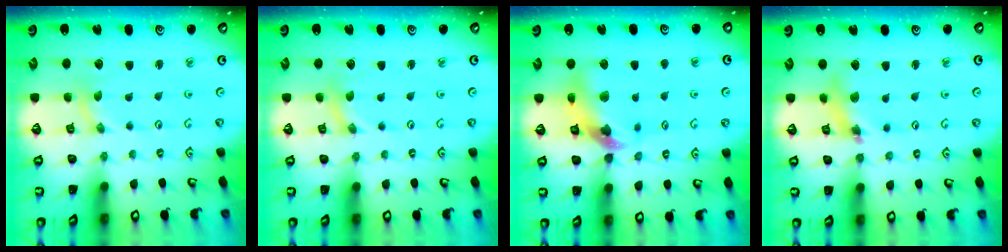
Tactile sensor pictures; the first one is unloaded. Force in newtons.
{"total": 0.0}
{"total": 13.0, "press": 12.9, "slide": 1.8}
{"total": 8.5, "press": 8.4, "slide": 1.0}